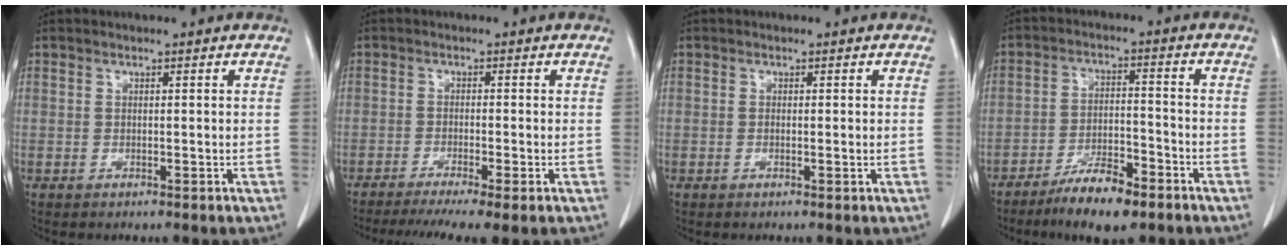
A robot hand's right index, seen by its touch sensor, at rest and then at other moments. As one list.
[{"total": 8.9, "force": [-6.7, 0.3, 5.9], "torque": [-0.081, -0.016, -0.105]}, {"total": 0.7, "force": [-0.1, 0.1, 0.7], "torque": [-0.013, -0.001, -0.002]}, {"total": 8.8, "force": [-6.2, 2.2, 5.8], "torque": [-0.102, -0.005, -0.106]}]